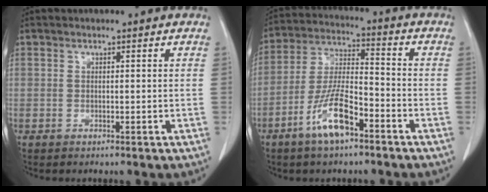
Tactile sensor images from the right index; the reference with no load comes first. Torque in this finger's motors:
{"motor_torque": [1.30, -0.83, 0.33, 0.17]}